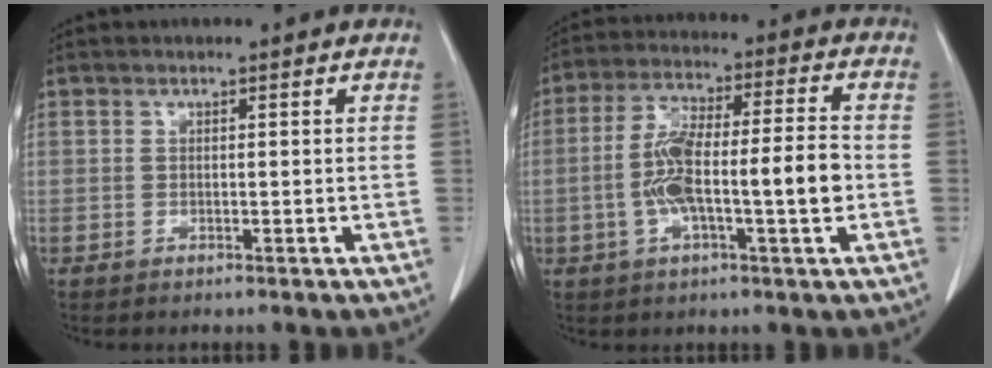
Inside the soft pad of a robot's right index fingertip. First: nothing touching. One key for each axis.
{"total": 12.3, "fx": -2.2, "fy": 1.8, "fz": 11.9, "tx": -0.223, "ty": 0.020, "tz": -0.040}